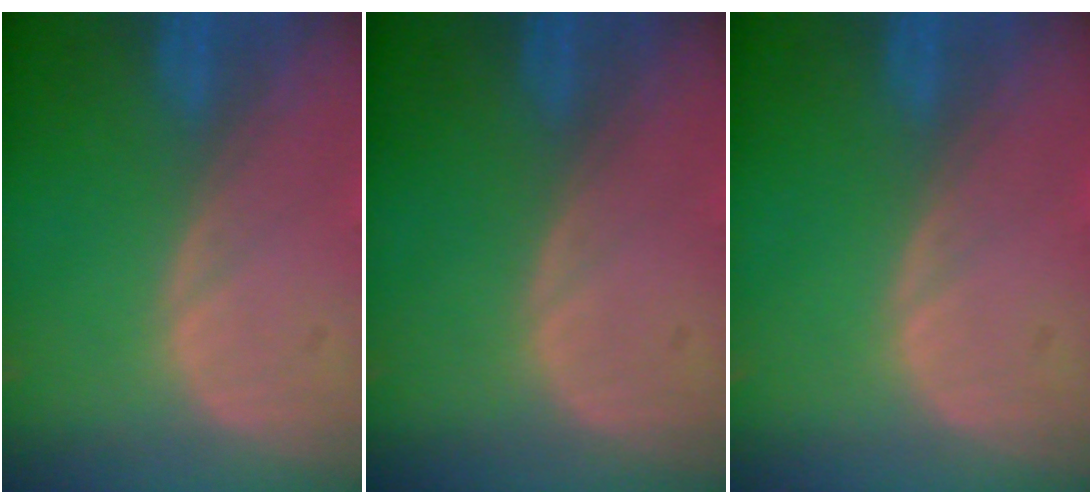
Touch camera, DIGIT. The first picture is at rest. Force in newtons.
{"total": 0.0}
{"total": 0.0}